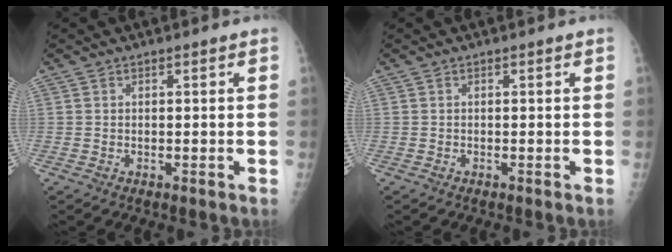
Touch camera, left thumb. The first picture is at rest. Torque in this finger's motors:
{"motor_torque": [0.00, 0.02, -0.08, -0.09, 0.00]}